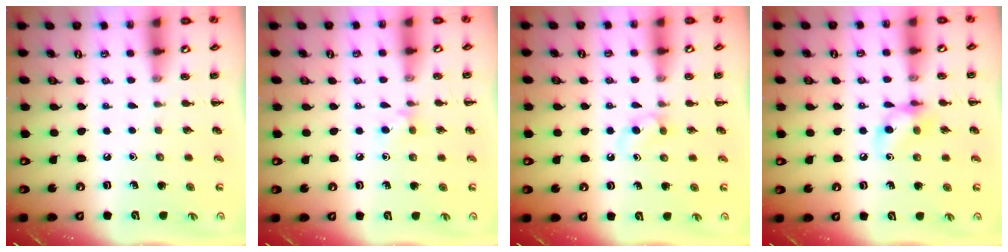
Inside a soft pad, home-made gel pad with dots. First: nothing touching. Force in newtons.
{"total": 4.5, "press": 4.2, "slide": 1.5}
{"total": 3.7, "press": 3.4, "slide": 1.6}
{"total": 9.2, "press": 9.1, "slide": 1.2}